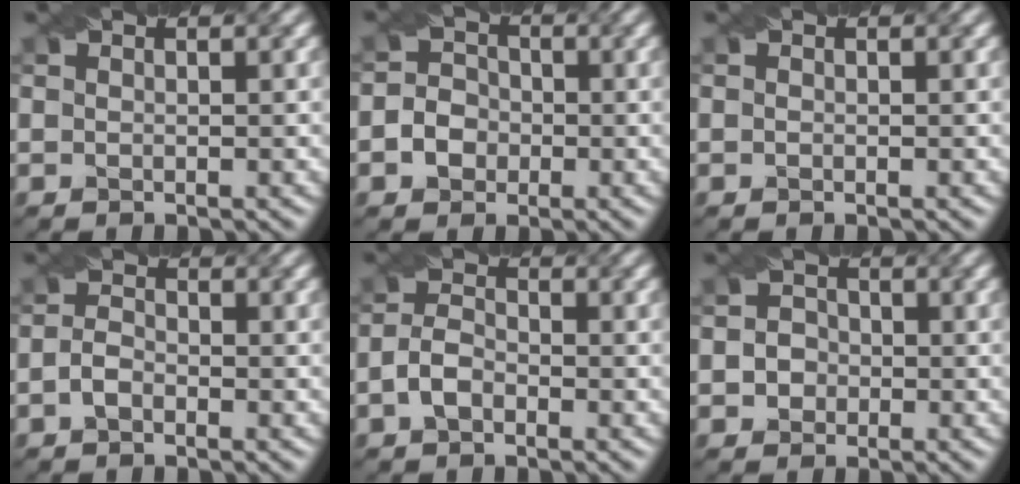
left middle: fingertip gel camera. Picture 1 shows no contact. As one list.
[{"total": 3.2, "force": [-1.1, 2.7, 1.2], "torque": [-0.004, 0.005, -0.027]}, {"total": 0.0}, {"total": 1.5, "force": [-1.0, 0.7, 0.9], "torque": [-0.024, 0.006, -0.021]}, {"total": 2.3, "force": [-1.3, 1.2, 1.5], "torque": [-0.035, 0.007, -0.028]}, {"total": 2.0, "force": [-0.6, 1.7, 0.7], "torque": [0.005, 0.002, -0.014]}]